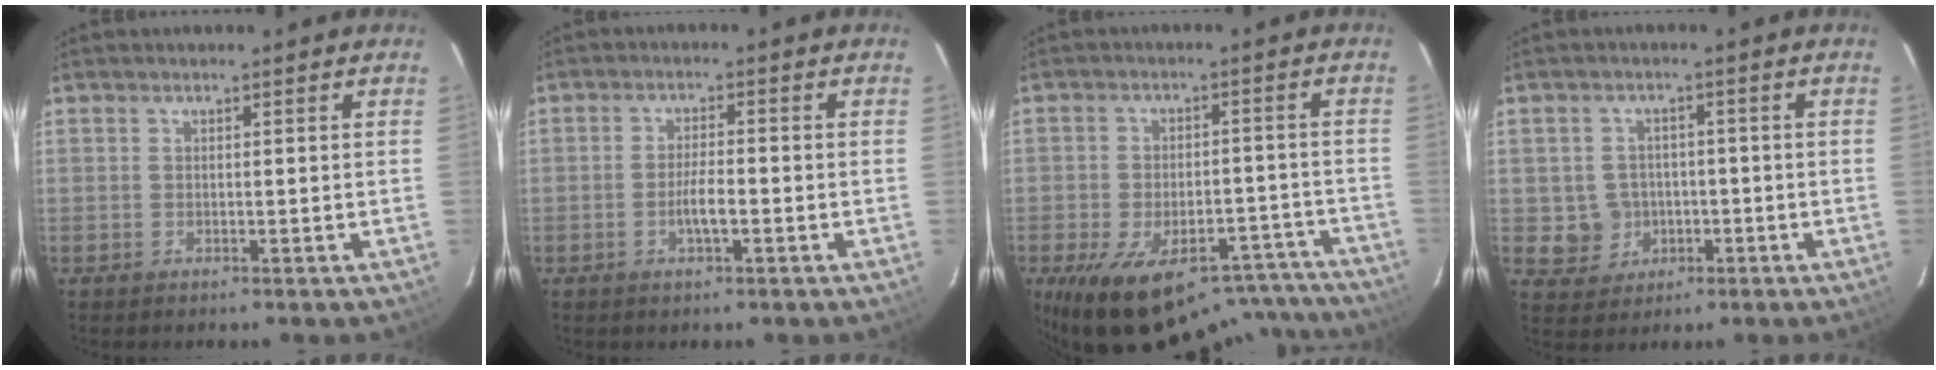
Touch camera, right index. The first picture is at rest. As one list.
[{"total": 3.7, "force": [-1.3, 0.8, 3.4], "torque": [-0.067, 0.000, -0.022]}, {"total": 23.4, "force": [-17.7, 10.4, 11.1], "torque": [-0.200, 0.009, -0.219]}, {"total": 5.9, "force": [-1.0, 5.7, 1.1], "torque": [-0.039, 0.014, 0.003]}]